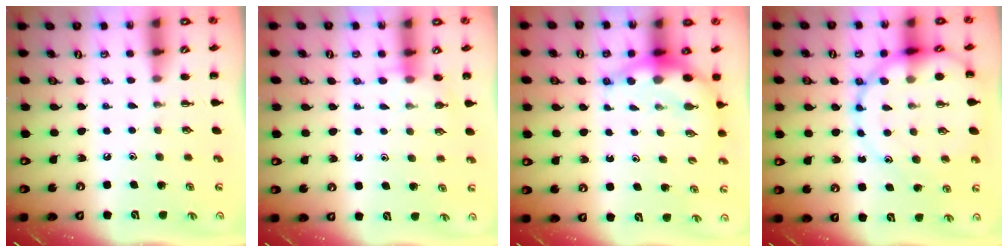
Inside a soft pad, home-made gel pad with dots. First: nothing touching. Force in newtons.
{"total": 6.0, "press": 5.9, "slide": 1.3}
{"total": 7.8, "press": 7.6, "slide": 1.6}
{"total": 14.2, "press": 14.0, "slide": 2.3}